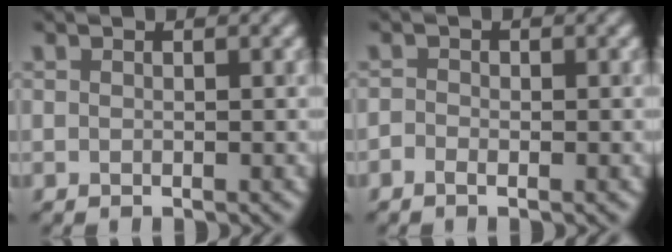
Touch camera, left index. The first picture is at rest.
{"total": 0.8, "force": [-0.6, 0.3, 0.5], "torque": [-0.008, 0.003, -0.014]}